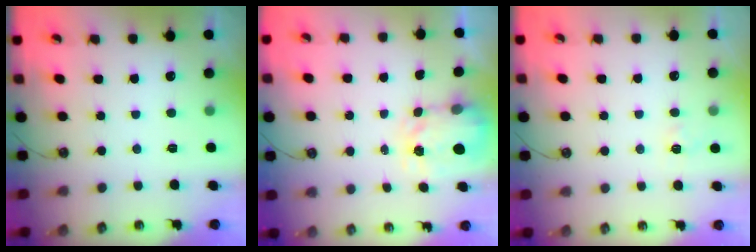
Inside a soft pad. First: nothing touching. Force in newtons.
{"total": 3.5, "press": 3.5, "slide": 0.4}
{"total": 4.6, "press": 4.6, "slide": 0.4}